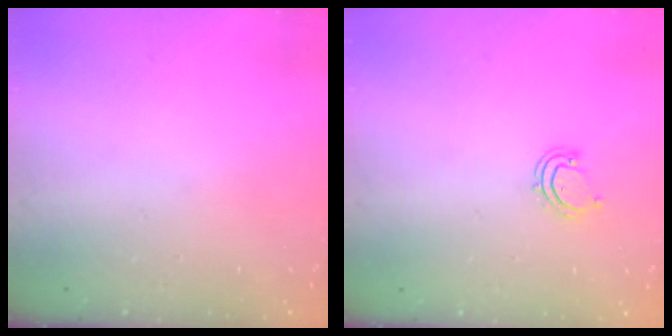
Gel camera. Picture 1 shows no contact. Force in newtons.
{"total": 4.8, "press": 4.5, "slide": 1.8}